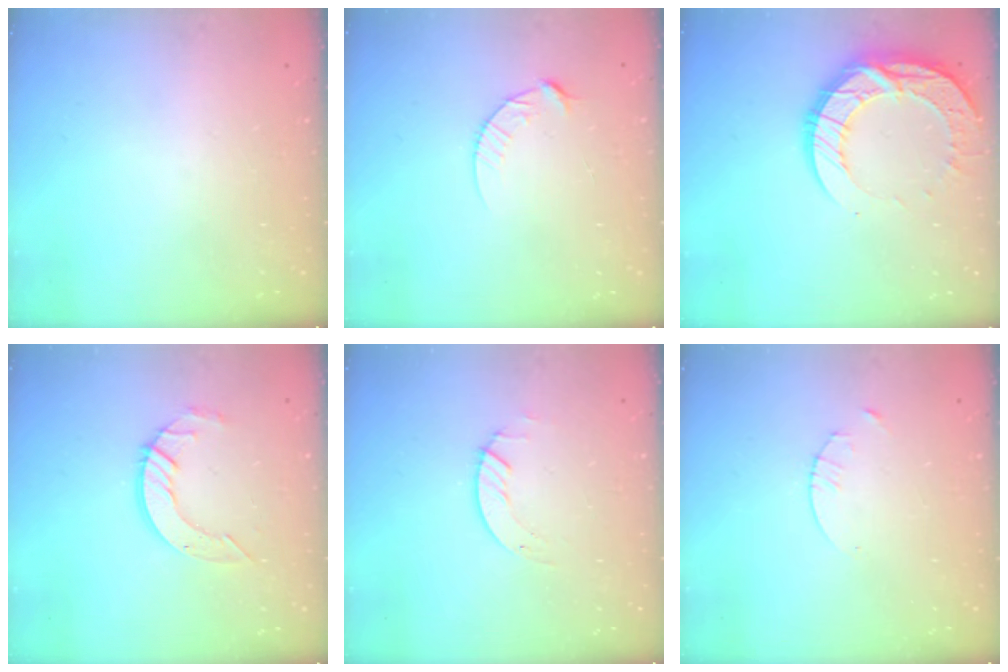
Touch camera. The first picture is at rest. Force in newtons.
{"total": 6.6, "press": 6.6, "slide": 0.7}
{"total": 15.4, "press": 15.4, "slide": 1.2}
{"total": 8.7, "press": 8.6, "slide": 0.8}
{"total": 1.3, "press": 1.2, "slide": 0.1}
{"total": 1.7, "press": 1.6, "slide": 0.2}